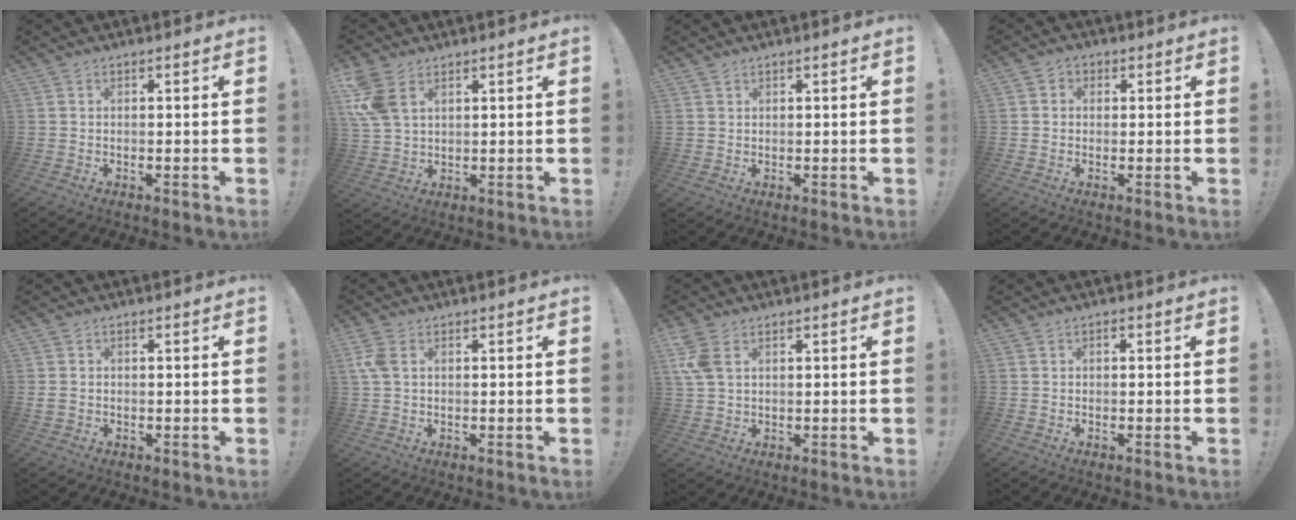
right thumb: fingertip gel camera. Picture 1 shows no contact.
{"total": 8.2, "force": [4.0, 5.1, 5.1], "torque": [-0.103, -0.011, 0.079]}
{"total": 1.4, "force": [1.0, 0.9, 0.3], "torque": [0.001, -0.005, 0.019]}
{"total": 2.6, "force": [-0.3, 2.3, 1.2], "torque": [-0.016, 0.007, -0.006]}
{"total": 1.8, "force": [-0.1, 1.5, 1.1], "torque": [-0.017, 0.004, 0.001]}
{"total": 4.2, "force": [1.4, 2.5, 3.0], "torque": [-0.070, 0.006, 0.027]}
{"total": 6.2, "force": [2.6, 3.9, 4.1], "torque": [-0.082, -0.007, 0.049]}
{"total": 0.6, "force": [-0.3, 0.4, 0.3], "torque": [-0.002, 0.001, -0.007]}